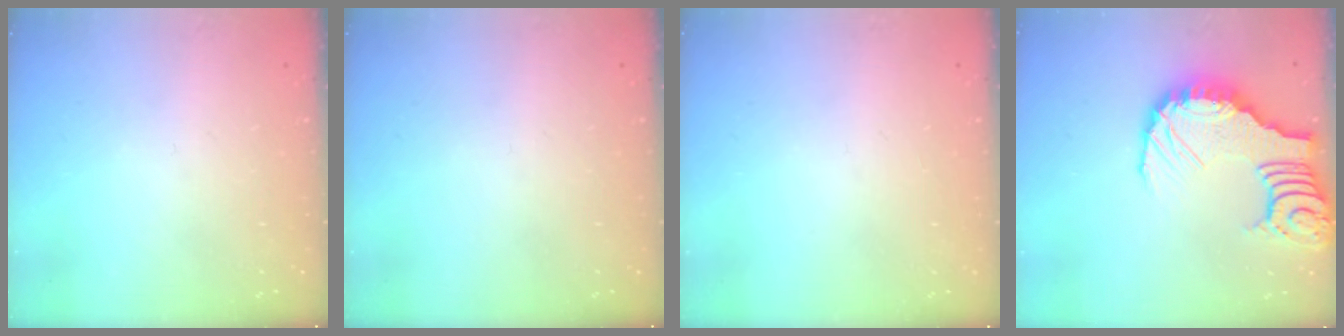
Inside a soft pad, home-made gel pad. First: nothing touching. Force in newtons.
{"total": 0.0}
{"total": 0.0}
{"total": 13.5, "press": 13.5, "slide": 1.4}